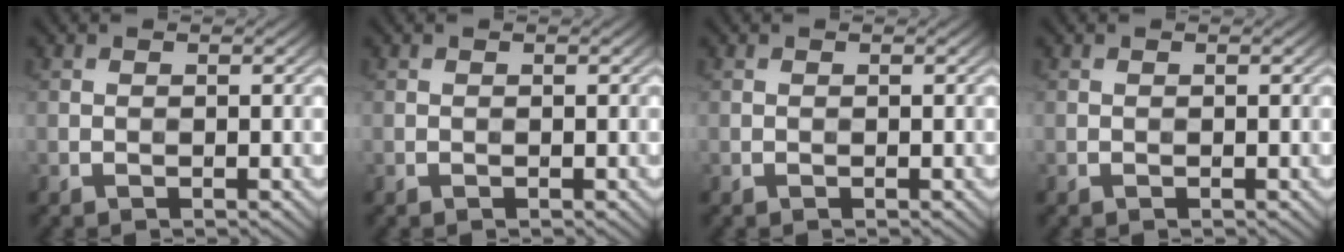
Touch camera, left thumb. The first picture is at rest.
{"total": 0.0}
{"total": 0.0}
{"total": 0.0}